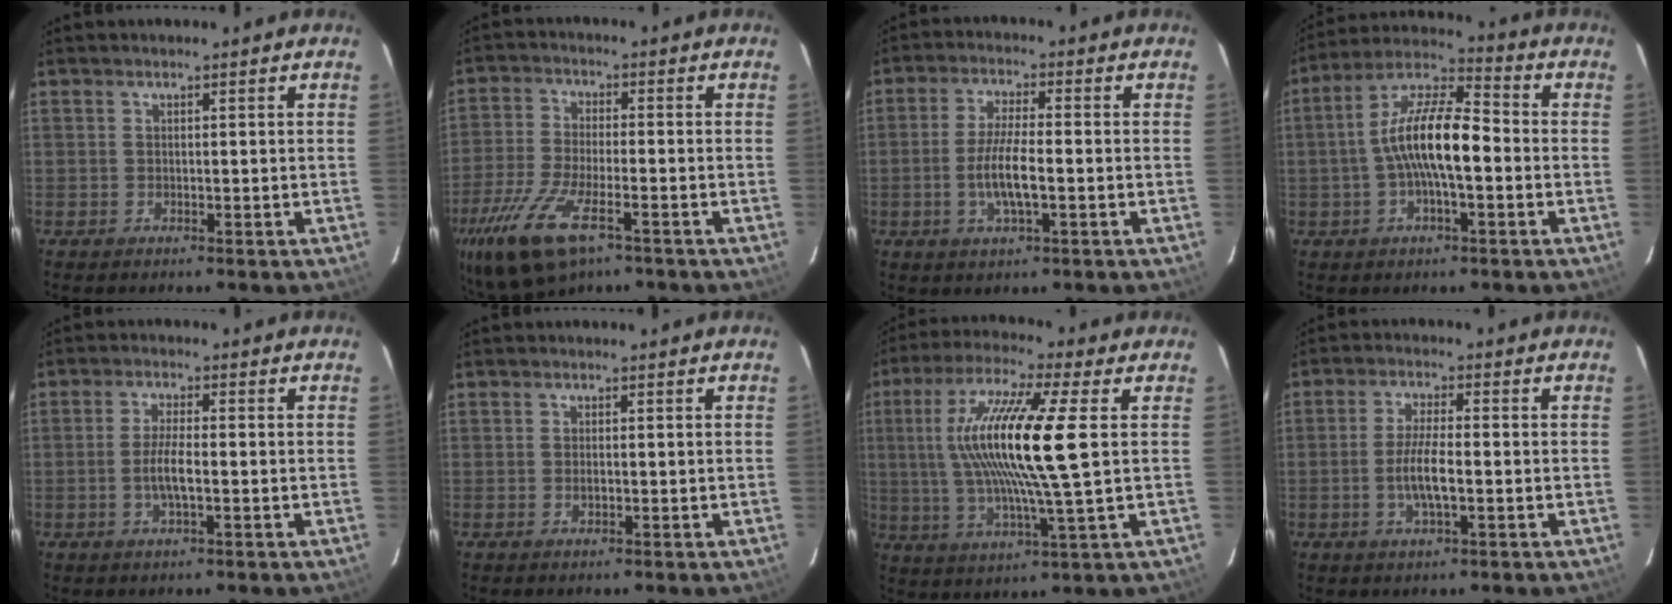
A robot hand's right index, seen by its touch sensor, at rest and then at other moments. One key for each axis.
{"total": 16.9, "fx": -9.5, "fy": 6.6, "fz": 12.3, "tx": -0.273, "ty": -0.049, "tz": -0.177}
{"total": 7.3, "fx": -1.8, "fy": 1.6, "fz": 6.9, "tx": -0.137, "ty": -0.004, "tz": -0.036}
{"total": 12.6, "fx": -1.9, "fy": 3.7, "fz": 11.9, "tx": -0.231, "ty": 0.015, "tz": -0.043}
{"total": 4.7, "fx": -1.2, "fy": 0.9, "fz": 4.4, "tx": -0.086, "ty": -0.003, "tz": -0.021}
{"total": 0.9, "fx": -0.2, "fy": 0.4, "fz": 0.8, "tx": -0.015, "ty": -0.001, "tz": -0.004}
{"total": 17.4, "fx": 2.2, "fy": 1.0, "fz": 17.2, "tx": -0.325, "ty": 0.003, "tz": 0.039}
{"total": 6.2, "fx": -1.5, "fy": 1.3, "fz": 5.9, "tx": -0.115, "ty": -0.003, "tz": -0.029}